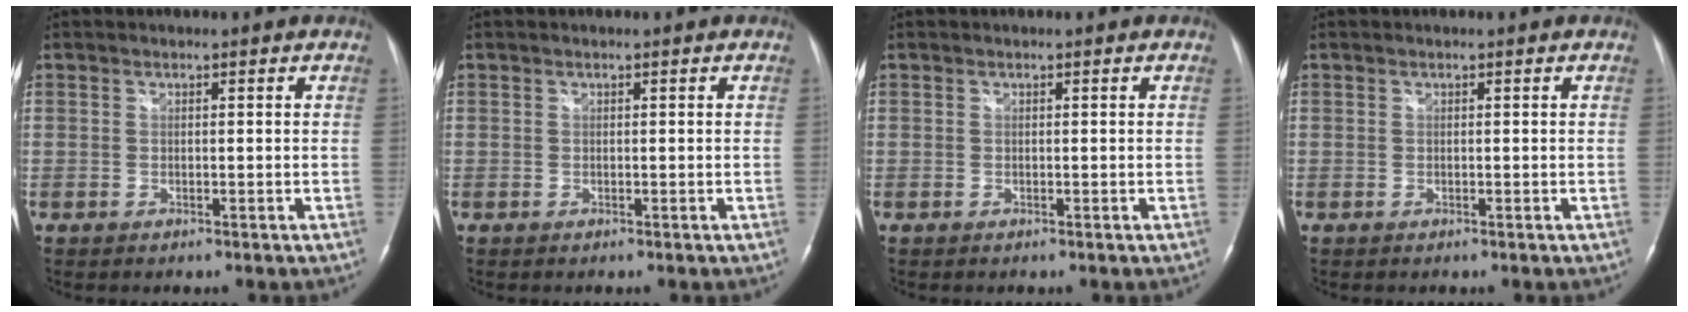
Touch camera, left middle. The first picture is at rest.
{"total": 0.0}
{"total": 0.0}
{"total": 0.0}